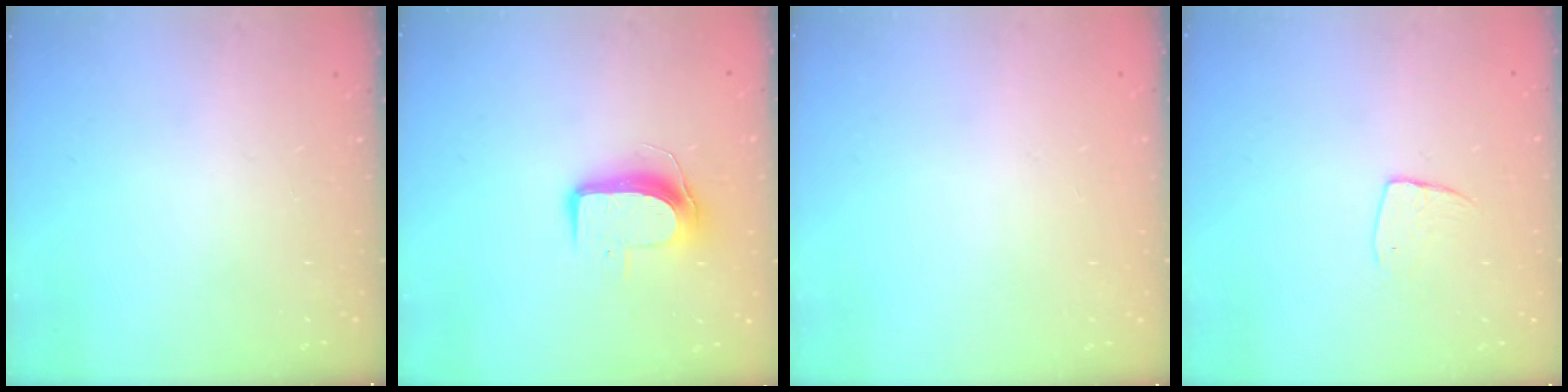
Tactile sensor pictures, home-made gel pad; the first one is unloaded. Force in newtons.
{"total": 9.0, "press": 9.0, "slide": 0.8}
{"total": 0.0}
{"total": 7.0, "press": 6.9, "slide": 0.5}